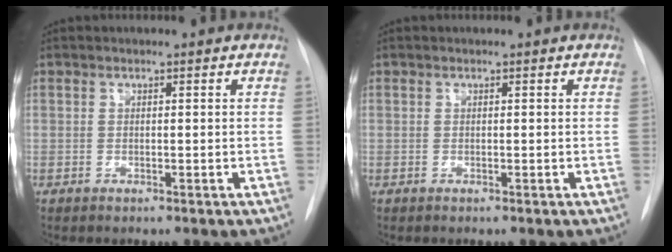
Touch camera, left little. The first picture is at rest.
{"total": 0.0}